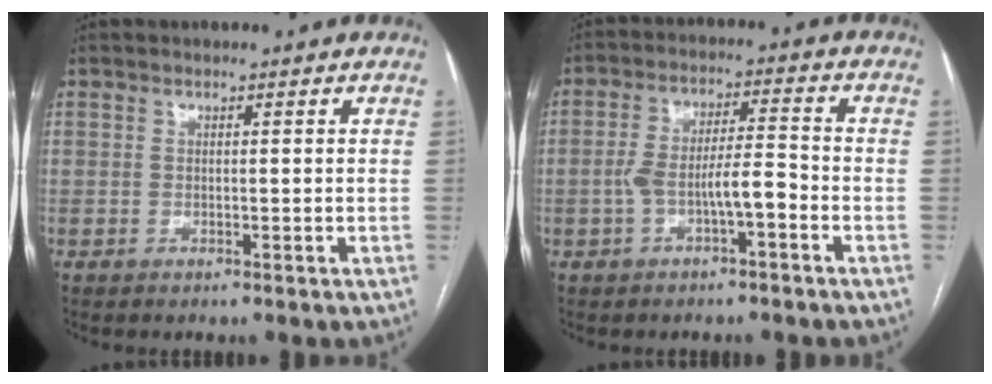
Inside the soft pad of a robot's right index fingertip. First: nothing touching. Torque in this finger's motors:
{"motor_torque": [0.22, -0.11, 0.53, 0.11]}